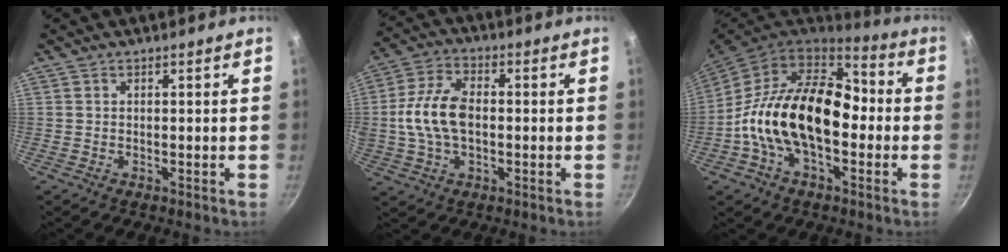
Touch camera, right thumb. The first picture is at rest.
{"total": 11.7, "force": [-0.3, 7.0, 9.4], "torque": [-0.182, 0.026, -0.014]}
{"total": 21.8, "force": [-2.3, 13.2, 17.2], "torque": [-0.267, 0.046, -0.057]}